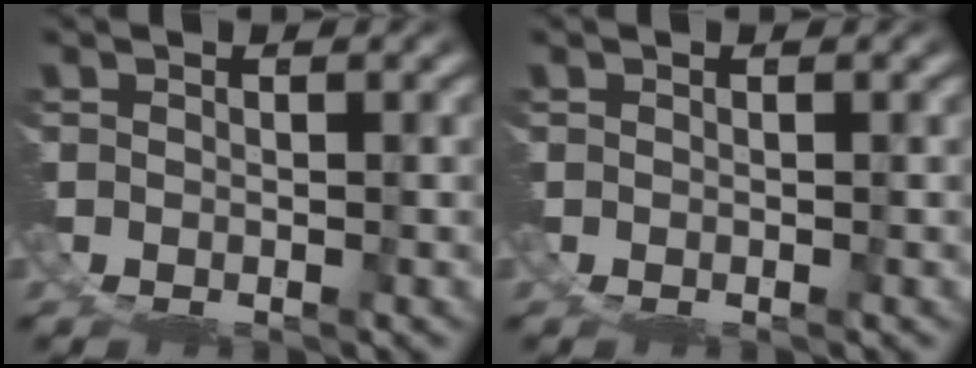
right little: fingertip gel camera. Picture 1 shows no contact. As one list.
[{"total": 0.0}]